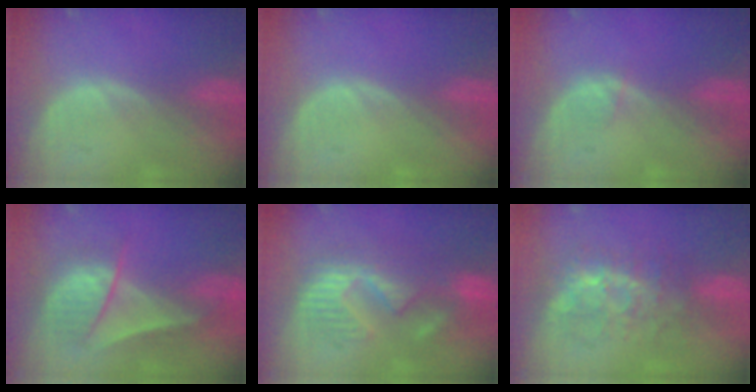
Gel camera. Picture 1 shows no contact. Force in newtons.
{"total": 0.0}
{"total": 0.8, "press": 0.8, "slide": 0.1}
{"total": 7.1, "press": 7.0, "slide": 0.9}
{"total": 9.8, "press": 9.5, "slide": 2.5}
{"total": 8.1, "press": 7.3, "slide": 3.7}